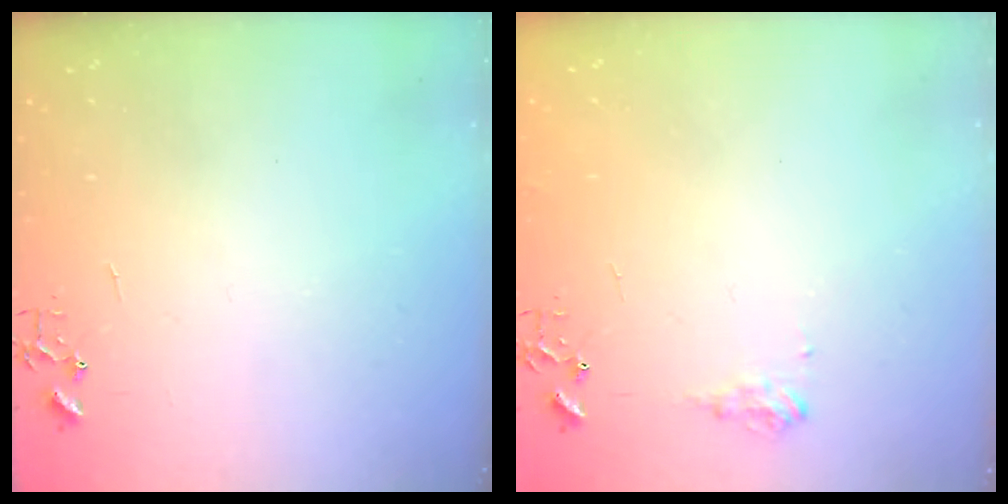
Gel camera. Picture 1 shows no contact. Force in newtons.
{"total": 6.9, "press": 6.8, "slide": 1.0}